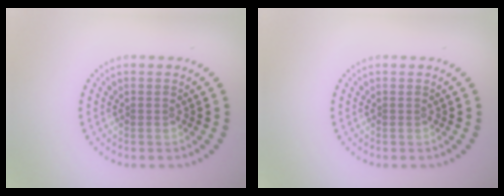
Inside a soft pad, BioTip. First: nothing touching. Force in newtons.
{"total": 0.0}